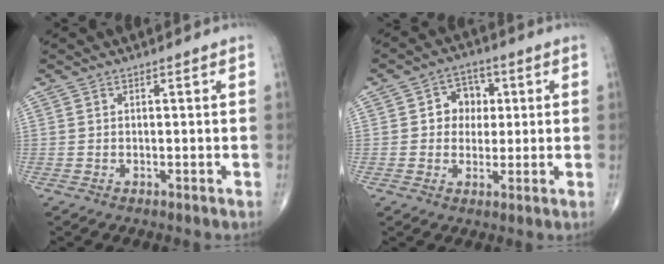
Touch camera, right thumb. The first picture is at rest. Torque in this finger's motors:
{"motor_torque": [-0.01, 0.04, 0.19, -0.14, 0.09]}